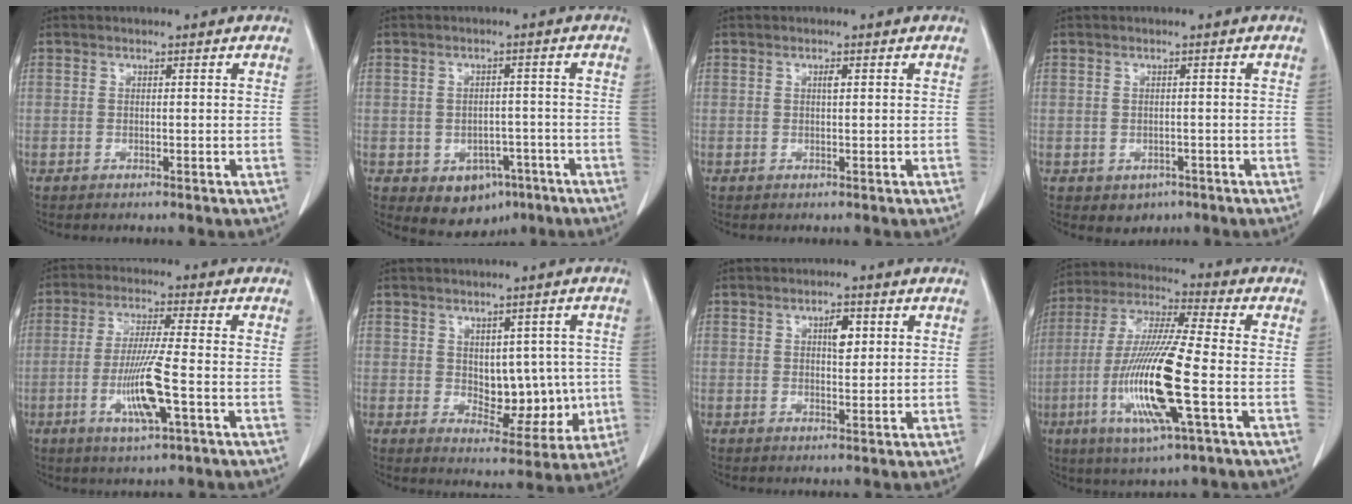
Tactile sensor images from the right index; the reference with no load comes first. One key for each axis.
{"total": 6.7, "fx": -3.3, "fy": 5.0, "fz": 3.0, "tx": -0.034, "ty": 0.007, "tz": -0.036}
{"total": 0.8, "fx": 0.2, "fy": 0.2, "fz": 0.7, "tx": -0.015, "ty": 0.001, "tz": 0.004}
{"total": 2.5, "fx": -1.1, "fy": 2.1, "fz": 0.8, "tx": -0.008, "ty": 0.003, "tz": -0.006}
{"total": 9.1, "fx": -2.7, "fy": 0.1, "fz": 8.7, "tx": -0.172, "ty": -0.012, "tz": -0.051}
{"total": 8.2, "fx": 0.2, "fy": 4.9, "fz": 6.5, "tx": -0.072, "ty": 0.006, "tz": 0.022}
{"total": 3.1, "fx": 1.0, "fy": 1.3, "fz": 2.6, "tx": -0.041, "ty": 0.001, "tz": 0.016}
{"total": 16.5, "fx": -4.2, "fy": 0.8, "fz": 15.9, "tx": -0.330, "ty": -0.017, "tz": -0.080}